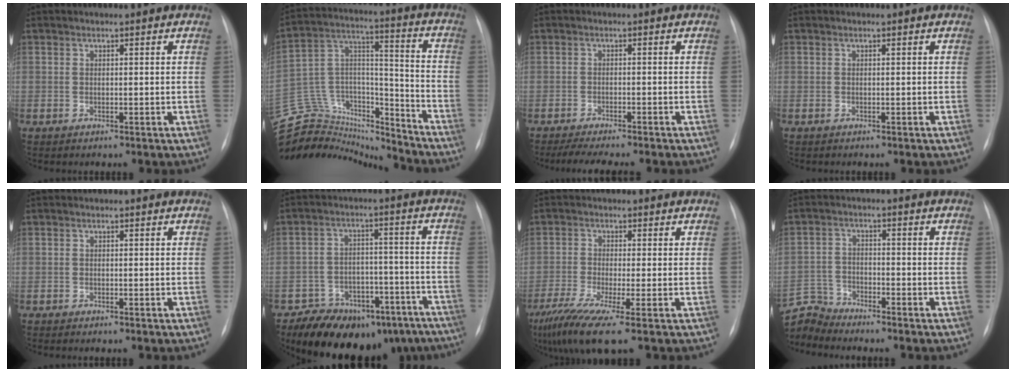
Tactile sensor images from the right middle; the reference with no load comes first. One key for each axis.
{"total": 22.8, "fx": -21.7, "fy": 5.5, "fz": 4.5, "tx": -0.109, "ty": 0.055, "tz": -0.349}
{"total": 7.7, "fx": -6.6, "fy": 0.6, "fz": 4.0, "tx": -0.054, "ty": -0.012, "tz": -0.099}
{"total": 0.0}
{"total": 0.8, "fx": -0.7, "fy": -0.1, "fz": 0.4, "tx": -0.006, "ty": -0.003, "tz": -0.011}
{"total": 18.5, "fx": -15.6, "fy": 8.6, "fz": 5.3, "tx": -0.049, "ty": 0.043, "tz": -0.204}
{"total": 6.9, "fx": -4.1, "fy": 0.4, "fz": 5.5, "tx": -0.103, "ty": -0.022, "tz": -0.077}
{"total": 6.1, "fx": -6.1, "fy": -0.1, "fz": -1.0, "tx": 0.012, "ty": 0.005, "tz": -0.120}